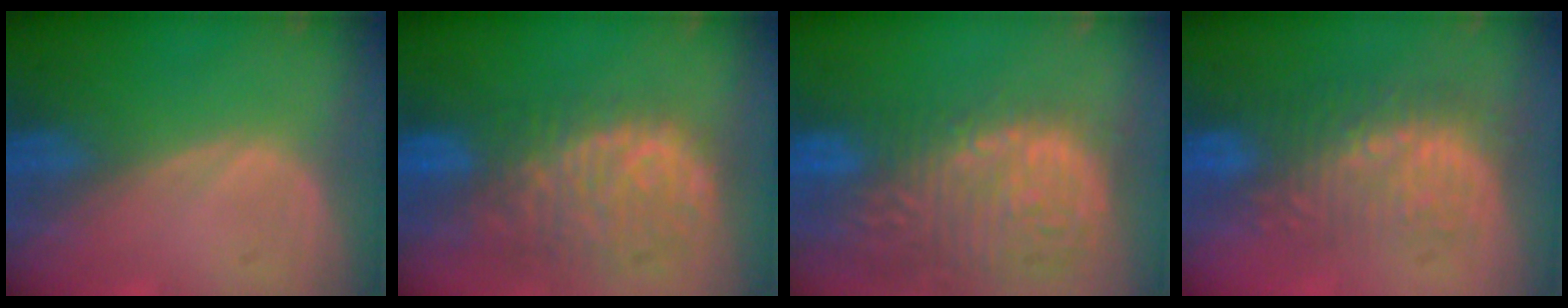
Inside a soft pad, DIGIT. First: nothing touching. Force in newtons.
{"total": 11.4, "press": 9.7, "slide": 5.9}
{"total": 15.3, "press": 12.6, "slide": 8.6}
{"total": 9.1, "press": 8.7, "slide": 2.6}